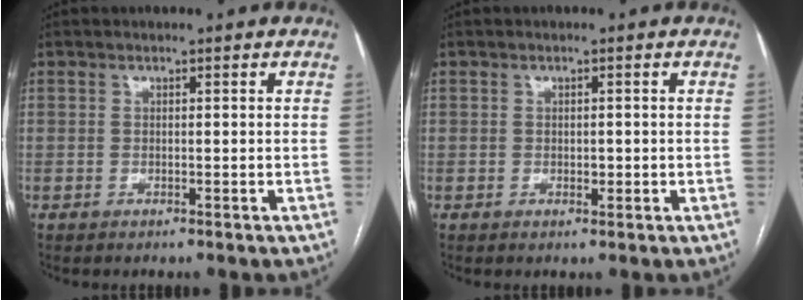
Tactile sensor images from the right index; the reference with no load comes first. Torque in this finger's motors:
{"motor_torque": [-0.11, 0.17, 0.00, 0.00]}